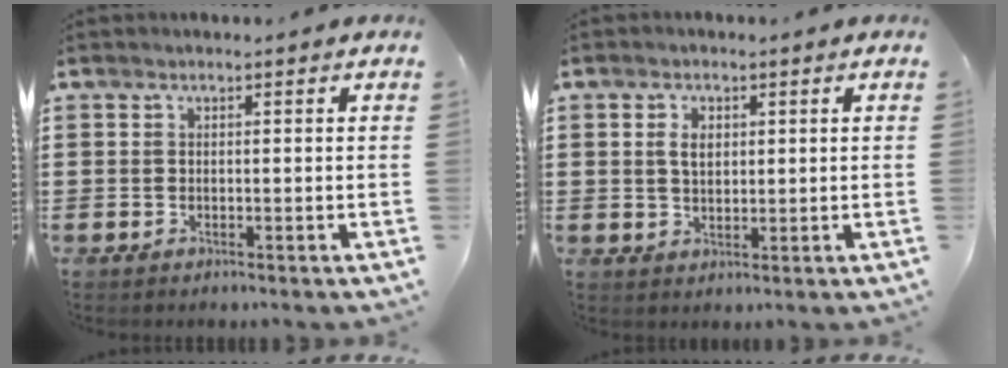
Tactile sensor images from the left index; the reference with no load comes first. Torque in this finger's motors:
{"motor_torque": [0.25, -0.04, 0.12, -0.02]}